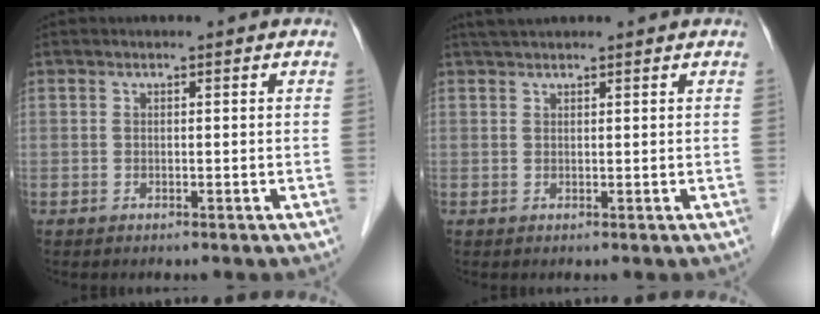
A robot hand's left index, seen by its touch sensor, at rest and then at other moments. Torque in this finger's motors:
{"motor_torque": [0.27, -0.23, 0.07, 0.02]}